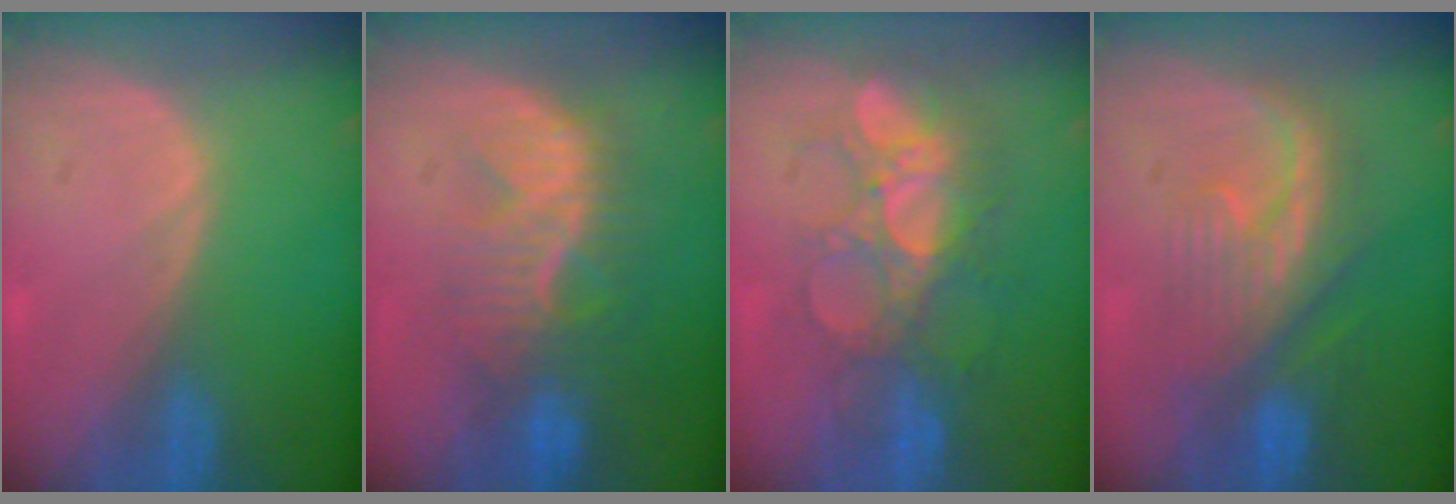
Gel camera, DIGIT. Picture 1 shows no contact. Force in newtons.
{"total": 9.5, "press": 8.6, "slide": 4.1}
{"total": 8.5, "press": 8.3, "slide": 1.8}
{"total": 8.1, "press": 8.0, "slide": 1.0}